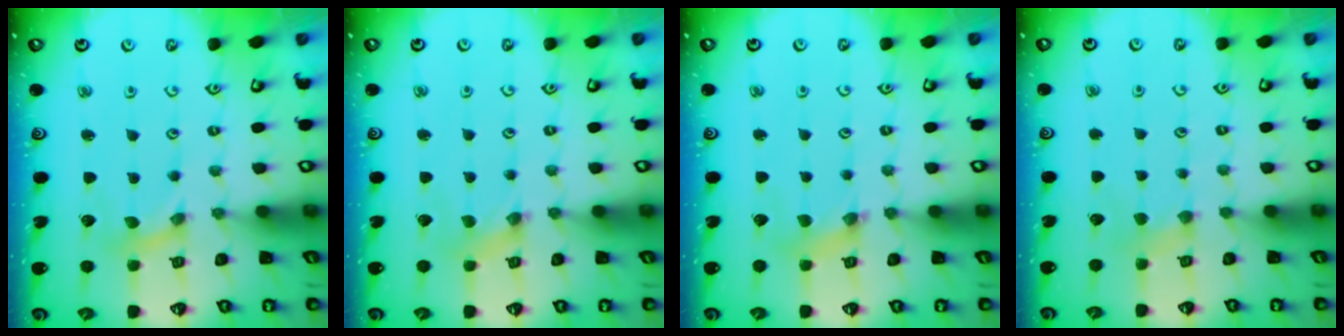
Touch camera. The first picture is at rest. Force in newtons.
{"total": 0.0}
{"total": 3.9, "press": 3.9, "slide": 0.4}
{"total": 2.8, "press": 2.7, "slide": 0.6}